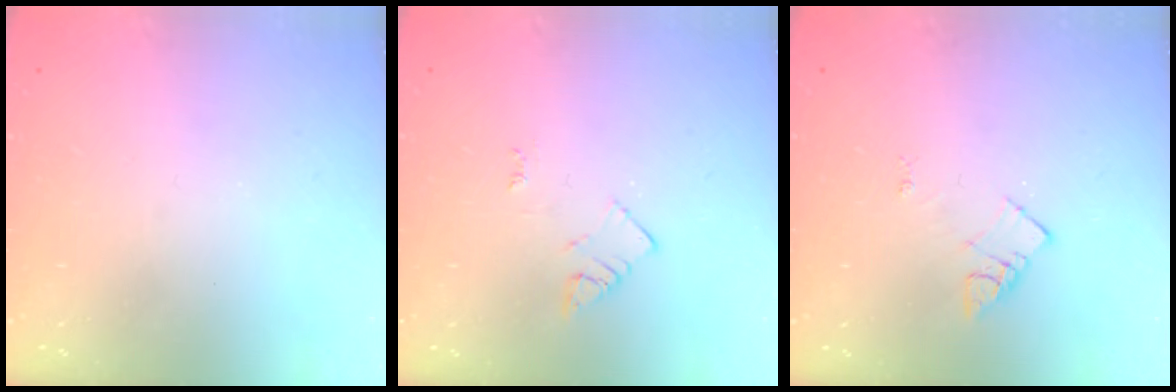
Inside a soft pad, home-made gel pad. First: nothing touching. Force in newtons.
{"total": 3.1, "press": 3.1, "slide": 0.4}
{"total": 4.5, "press": 4.5, "slide": 0.5}